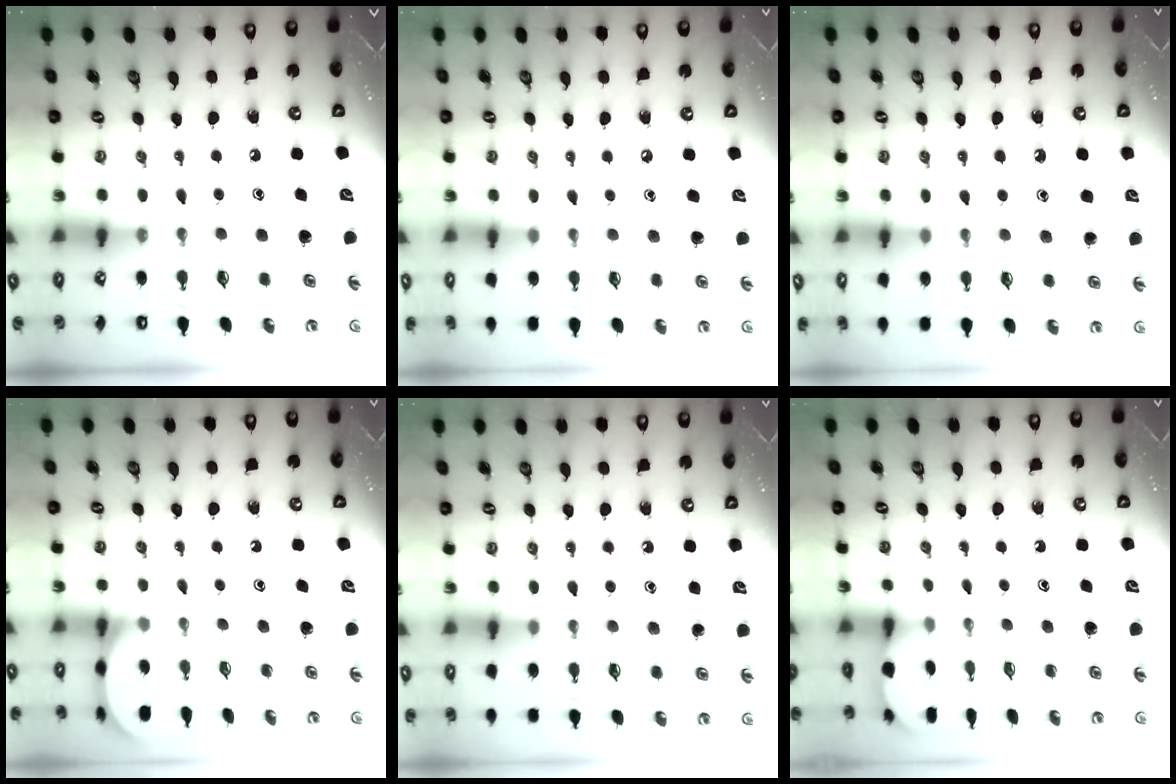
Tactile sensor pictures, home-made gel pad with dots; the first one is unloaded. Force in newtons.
{"total": 3.2, "press": 3.2, "slide": 0.4}
{"total": 8.1, "press": 8.1, "slide": 0.7}
{"total": 4.5, "press": 4.5, "slide": 0.4}
{"total": 7.5, "press": 7.5, "slide": 0.8}
{"total": 1.8, "press": 1.7, "slide": 0.2}